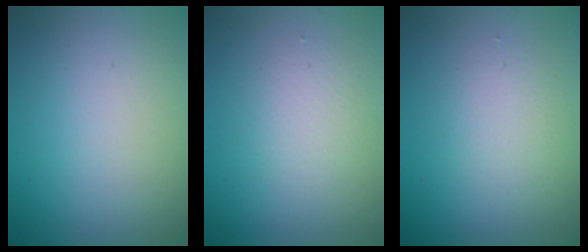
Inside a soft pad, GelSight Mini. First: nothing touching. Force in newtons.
{"total": 2.2, "press": 2.2, "slide": 0.1}
{"total": 2.2, "press": 2.2, "slide": 0.2}